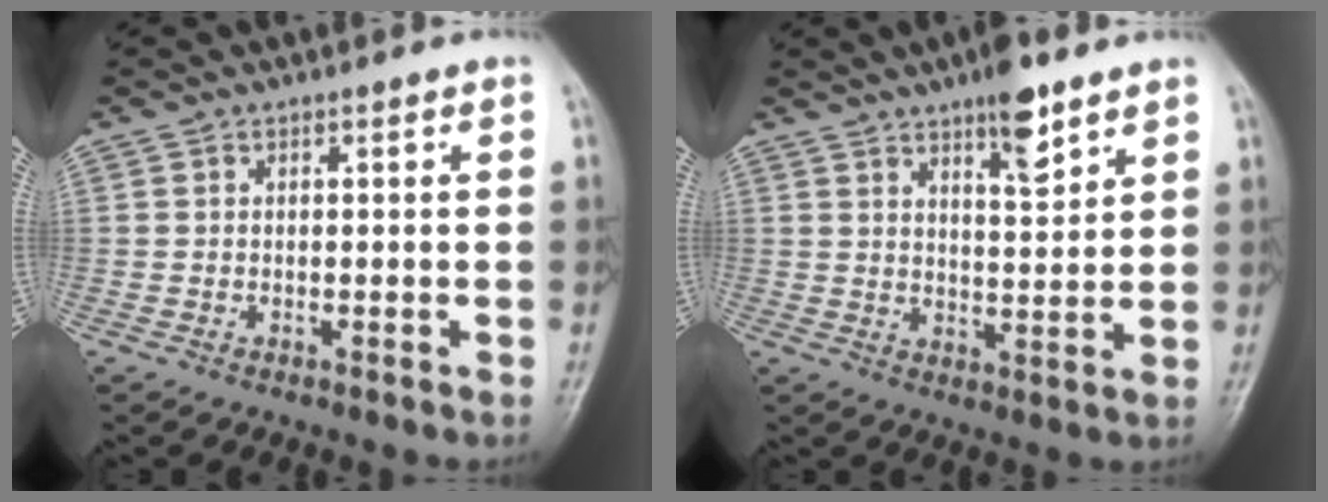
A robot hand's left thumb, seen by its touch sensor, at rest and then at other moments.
{"total": 8.1, "force": [5.3, 2.2, 5.7], "torque": [-0.076, -0.033, 0.083]}